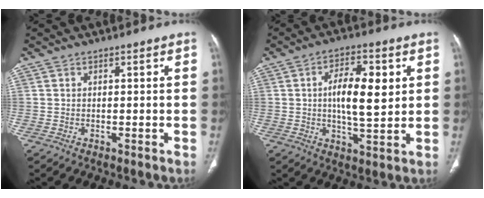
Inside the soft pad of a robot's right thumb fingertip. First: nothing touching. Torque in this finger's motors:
{"motor_torque": [-0.06, 0.23, -0.10, 0.33, 0.24]}